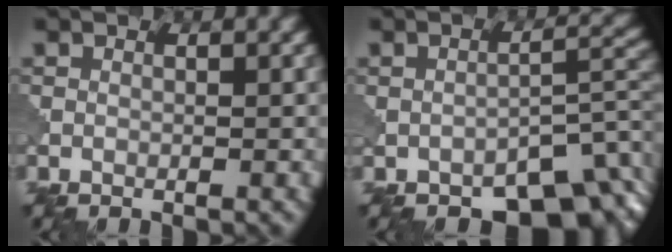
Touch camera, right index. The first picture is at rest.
{"total": 6.5, "force": [-4.7, 2.6, 3.8], "torque": [-0.030, 0.003, -0.064]}